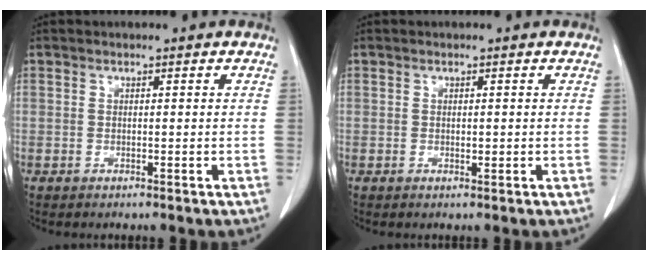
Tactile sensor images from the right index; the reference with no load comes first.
{"total": 0.7, "force": [0.0, 0.4, 0.6], "torque": [-0.011, -0.001, 0.001]}